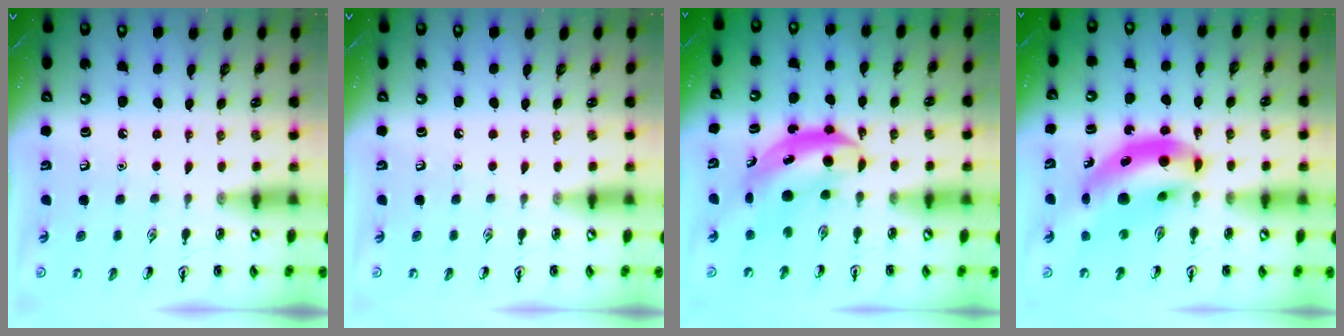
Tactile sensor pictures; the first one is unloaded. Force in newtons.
{"total": 0.0}
{"total": 5.7, "press": 5.5, "slide": 1.6}
{"total": 13.1, "press": 12.4, "slide": 4.1}